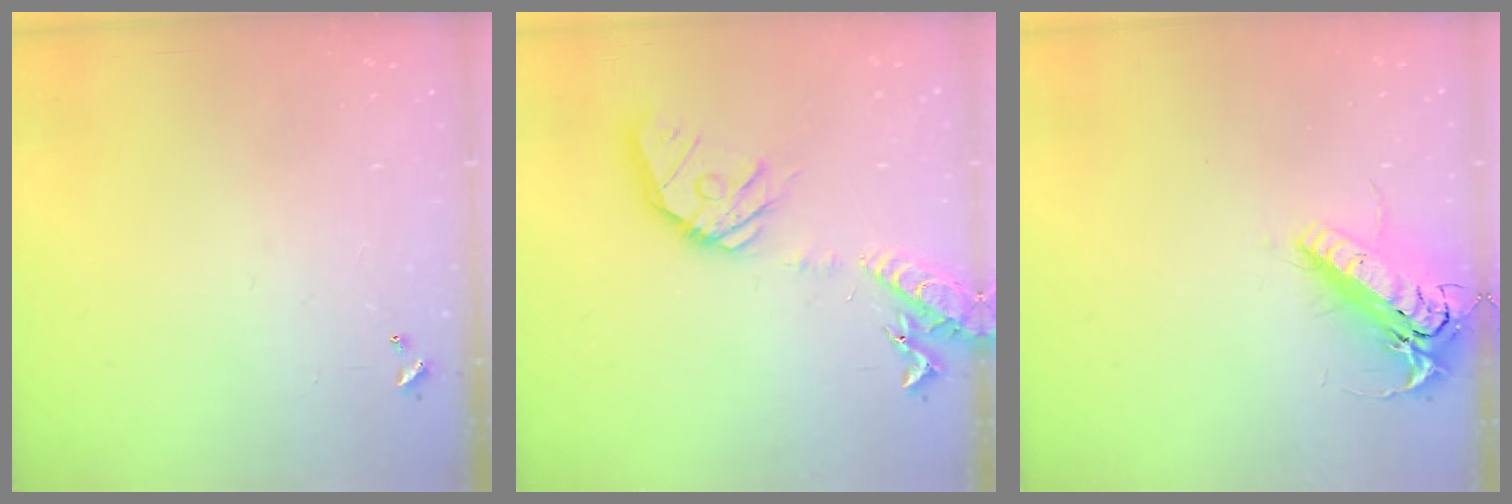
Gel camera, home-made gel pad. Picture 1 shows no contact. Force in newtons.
{"total": 17.8, "press": 17.5, "slide": 3.0}
{"total": 17.8, "press": 17.5, "slide": 3.4}